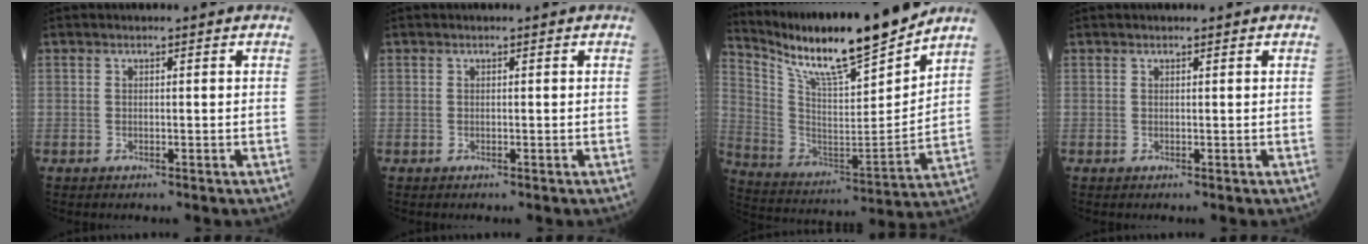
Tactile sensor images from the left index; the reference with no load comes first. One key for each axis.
{"total": 0.0}
{"total": 18.5, "fx": 15.8, "fy": 1.1, "fz": 9.4, "tx": -0.180, "ty": -0.018, "tz": 0.278}
{"total": 0.0}